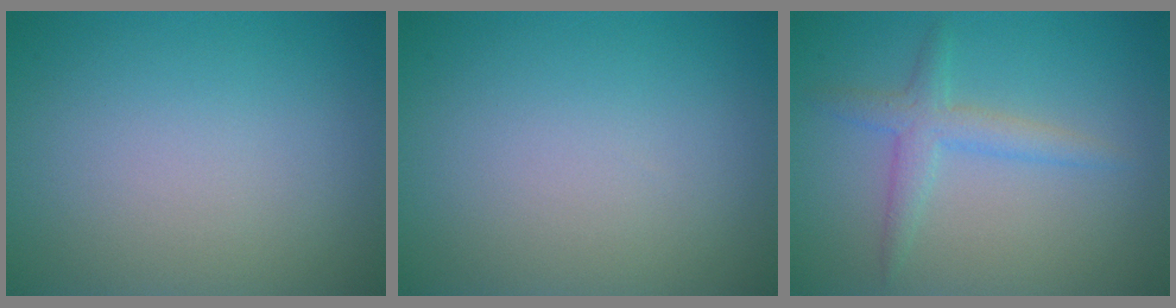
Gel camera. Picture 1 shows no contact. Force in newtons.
{"total": 0.0}
{"total": 1.8, "press": 1.8, "slide": 0.1}